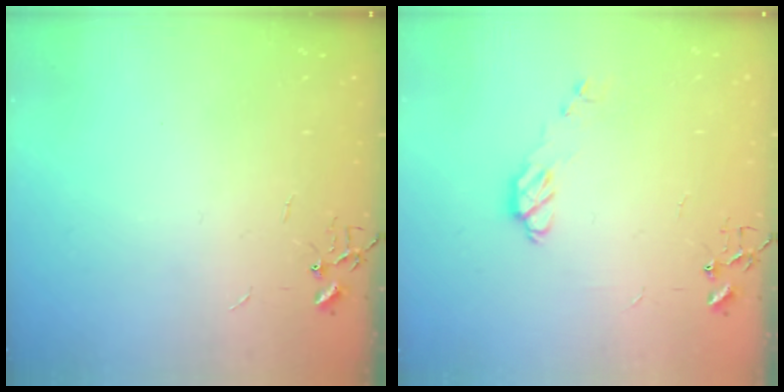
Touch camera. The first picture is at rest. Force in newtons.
{"total": 7.1, "press": 7.1, "slide": 0.5}